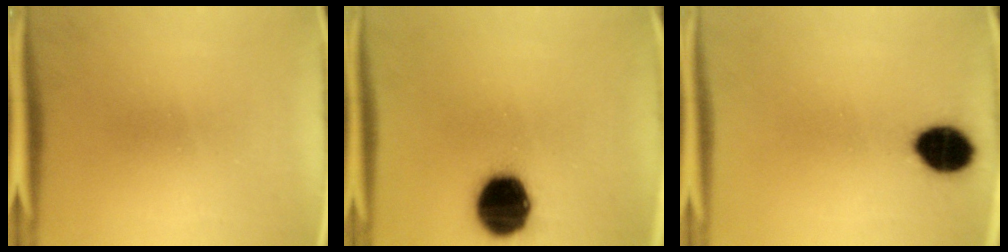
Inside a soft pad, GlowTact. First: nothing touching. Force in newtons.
{"total": 16.5}
{"total": 9.8}